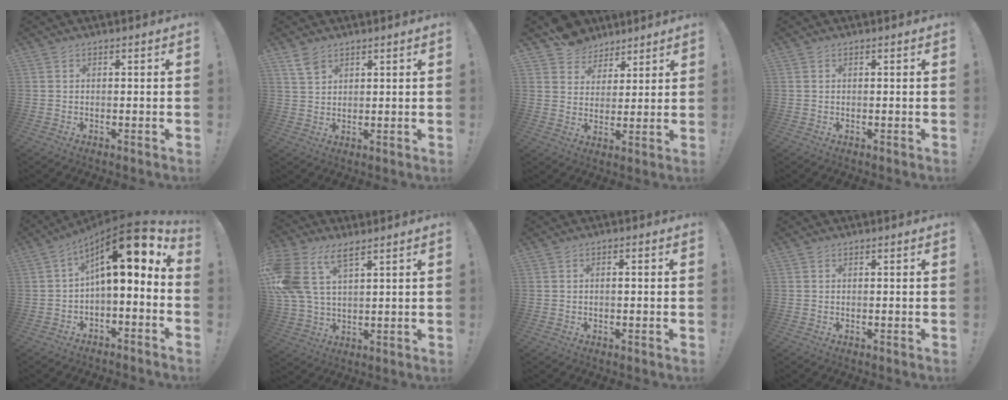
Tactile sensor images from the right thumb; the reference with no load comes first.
{"total": 4.3, "force": [3.0, 2.4, 1.9], "torque": [-0.029, -0.014, 0.056]}
{"total": 7.3, "force": [5.3, 5.1, 0.2], "torque": [-0.009, -0.042, 0.107]}
{"total": 0.0}
{"total": 16.1, "force": [5.4, 5.4, 14.2], "torque": [-0.230, -0.036, 0.091]}
{"total": 13.3, "force": [6.6, 7.3, 9.0], "torque": [-0.207, -0.020, 0.128]}
{"total": 1.1, "force": [-0.4, 0.0, 1.0], "torque": [-0.022, 0.002, -0.007]}
{"total": 0.0}